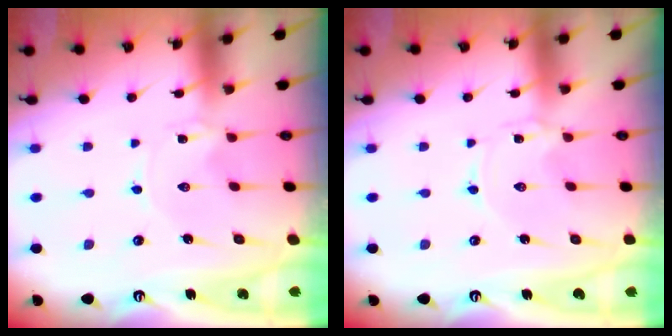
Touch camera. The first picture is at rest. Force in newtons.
{"total": 0.0}